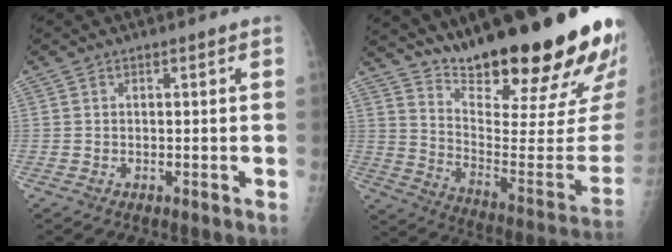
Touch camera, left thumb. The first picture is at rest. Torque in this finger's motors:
{"motor_torque": [3.32, 1.68, 1.48, -1.29, 0.14]}